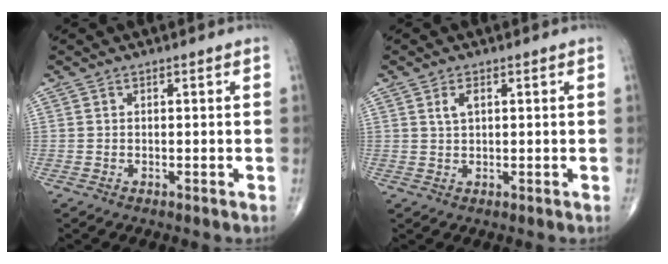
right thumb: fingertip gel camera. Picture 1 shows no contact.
{"total": 2.2, "force": [0.9, 1.0, 1.7], "torque": [-0.035, 0.002, 0.019]}